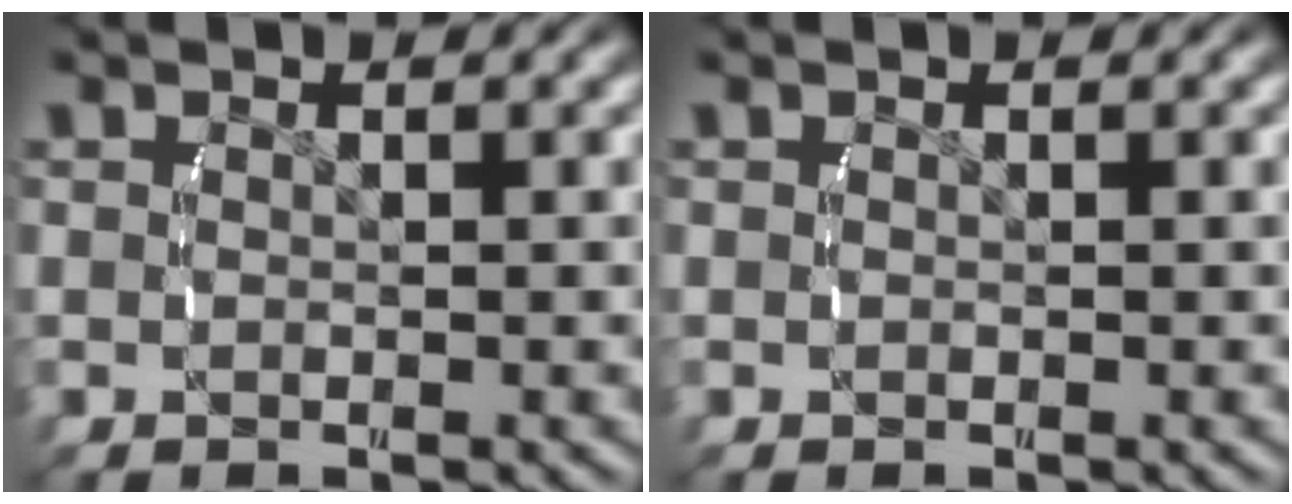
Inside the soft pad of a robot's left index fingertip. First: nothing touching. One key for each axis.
{"total": 0.0}